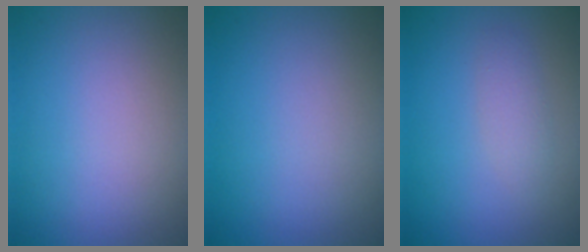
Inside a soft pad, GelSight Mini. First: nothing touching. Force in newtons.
{"total": 0.0}
{"total": 1.5, "press": 1.5, "slide": 0.1}